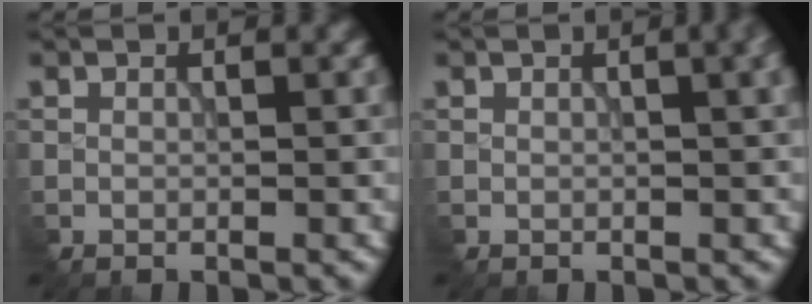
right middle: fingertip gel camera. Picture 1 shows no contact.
{"total": 3.6, "force": [0.9, 1.6, 3.1], "torque": [-0.020, 0.011, 0.011]}